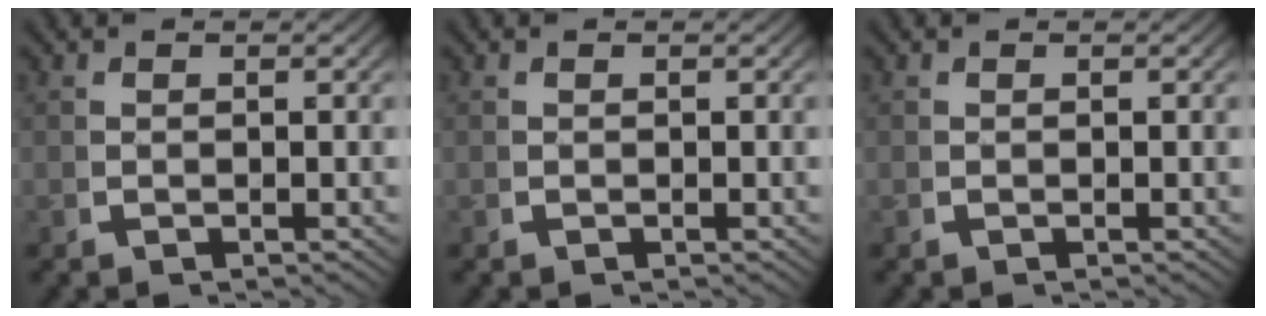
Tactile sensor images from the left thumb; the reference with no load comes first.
{"total": 0.0}
{"total": 0.0}